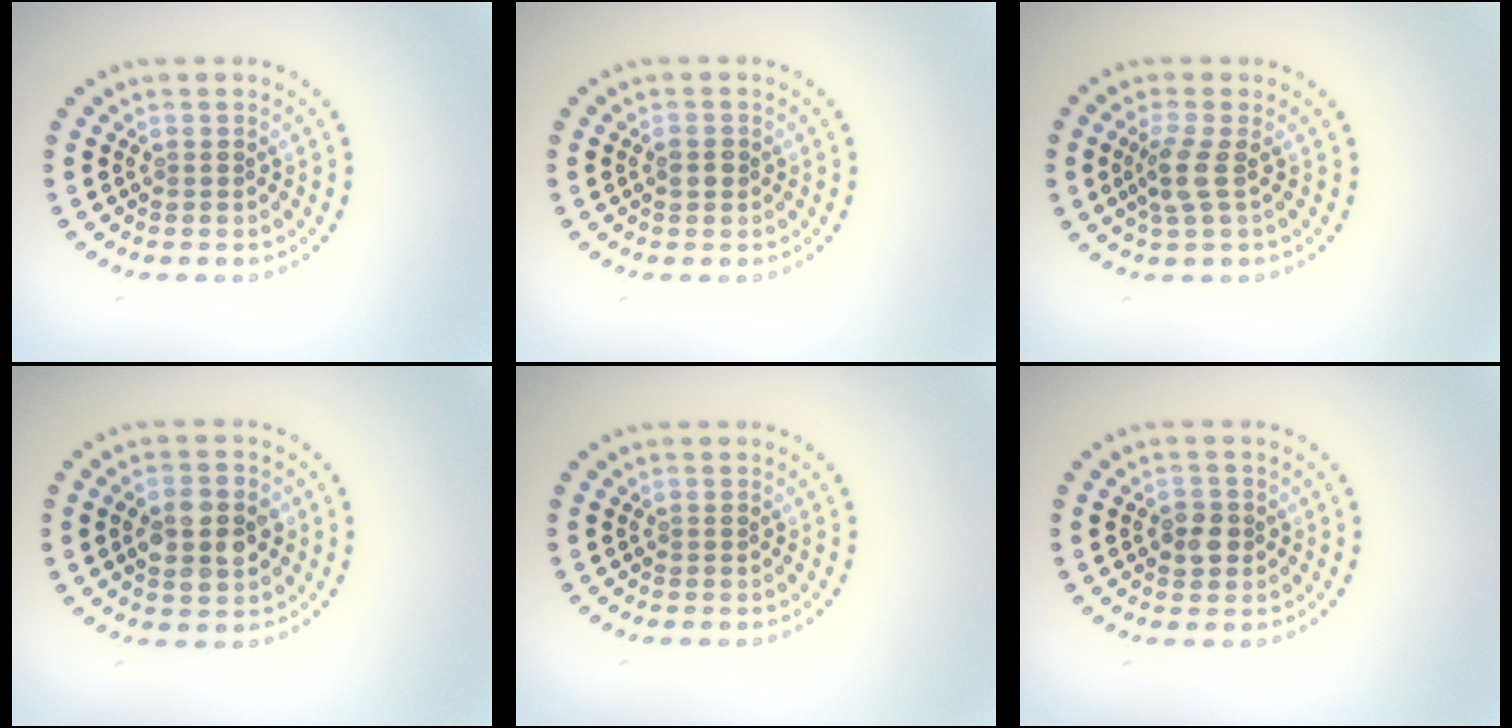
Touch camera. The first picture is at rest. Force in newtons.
{"total": 1.2, "press": 1.2, "slide": 0.1}
{"total": 2.2, "press": 1.9, "slide": 1.2}
{"total": 4.4, "press": 4.4, "slide": 0.2}
{"total": 0.0}
{"total": 1.9, "press": 1.9, "slide": 0.5}